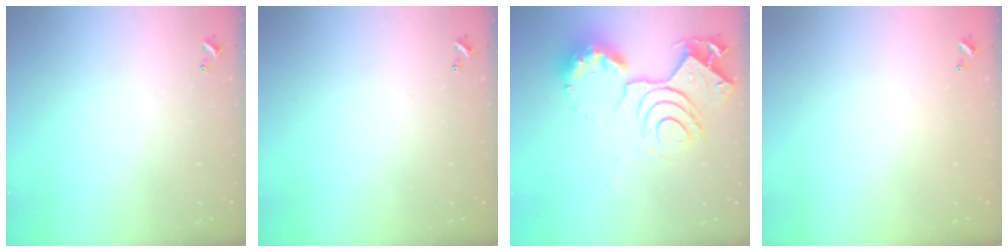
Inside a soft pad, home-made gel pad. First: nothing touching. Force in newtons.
{"total": 0.0}
{"total": 16.4, "press": 16.3, "slide": 1.7}
{"total": 2.8, "press": 2.8, "slide": 0.1}